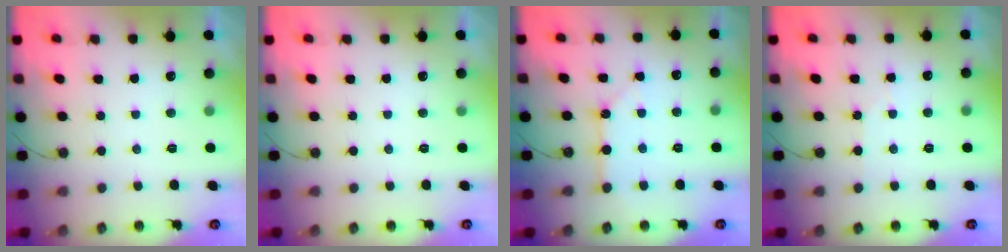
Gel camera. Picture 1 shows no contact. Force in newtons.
{"total": 0.0}
{"total": 2.5, "press": 2.5, "slide": 0.2}
{"total": 3.5, "press": 3.5, "slide": 0.6}